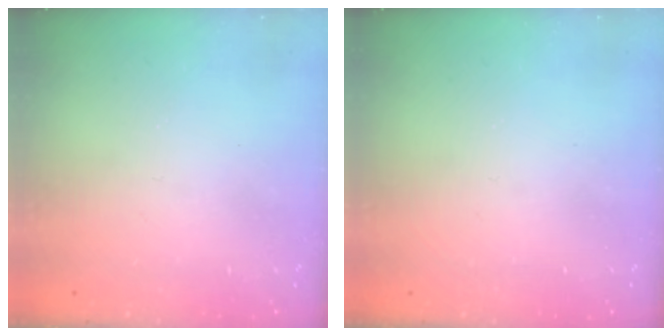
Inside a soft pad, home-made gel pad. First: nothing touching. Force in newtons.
{"total": 0.0}